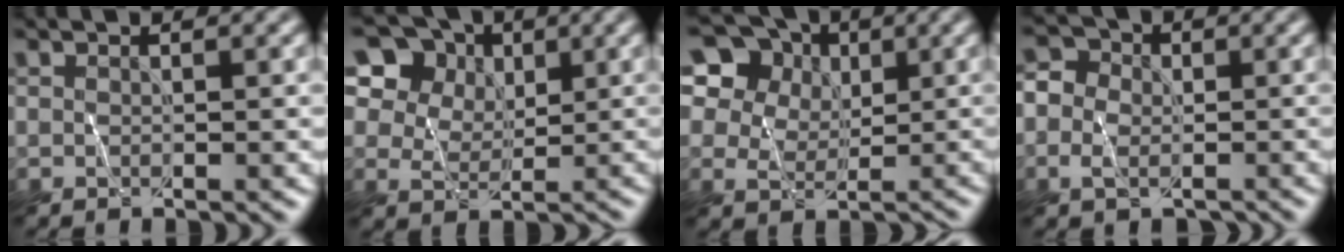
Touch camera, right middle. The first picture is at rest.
{"total": 11.7, "force": [6.4, 8.5, 4.8], "torque": [-0.127, 0.029, 0.112]}
{"total": 13.0, "force": [6.7, 9.9, 5.3], "torque": [-0.146, 0.038, 0.123]}
{"total": 4.6, "force": [-1.2, 3.9, 1.9], "torque": [-0.018, 0.009, -0.031]}